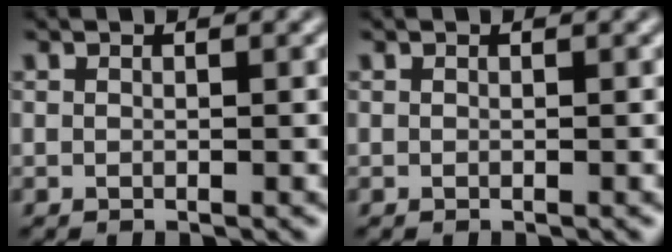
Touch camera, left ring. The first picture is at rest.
{"total": 0.0}